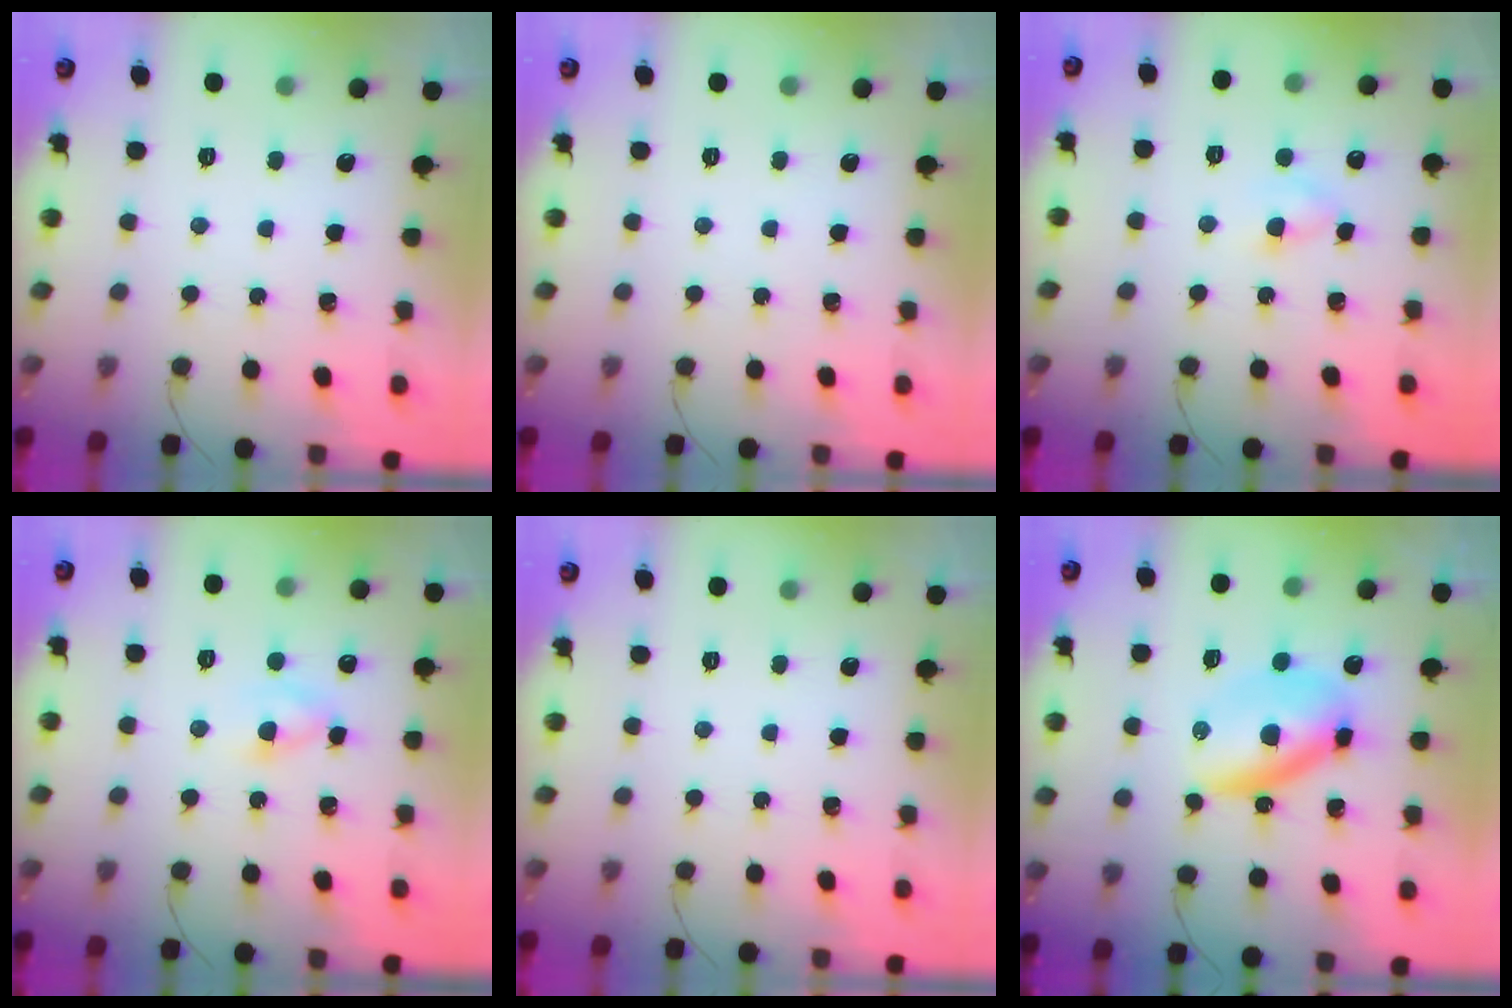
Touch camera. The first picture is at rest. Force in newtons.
{"total": 0.0}
{"total": 2.1, "press": 1.9, "slide": 0.9}
{"total": 3.2, "press": 3.0, "slide": 1.3}
{"total": 0.0}
{"total": 8.1, "press": 8.1, "slide": 1.1}